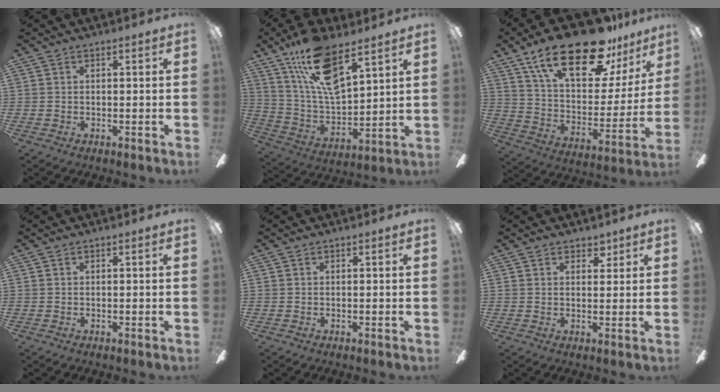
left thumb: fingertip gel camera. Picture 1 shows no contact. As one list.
[{"total": 17.7, "force": [11.7, 6.6, 11.5], "torque": [-0.230, -0.054, 0.205]}, {"total": 26.8, "force": [17.5, 10.7, 17.1], "torque": [-0.287, -0.101, 0.296]}, {"total": 0.0}, {"total": 0.0}, {"total": 3.0, "force": [2.3, 1.7, 0.8], "torque": [-0.004, -0.007, 0.040]}]